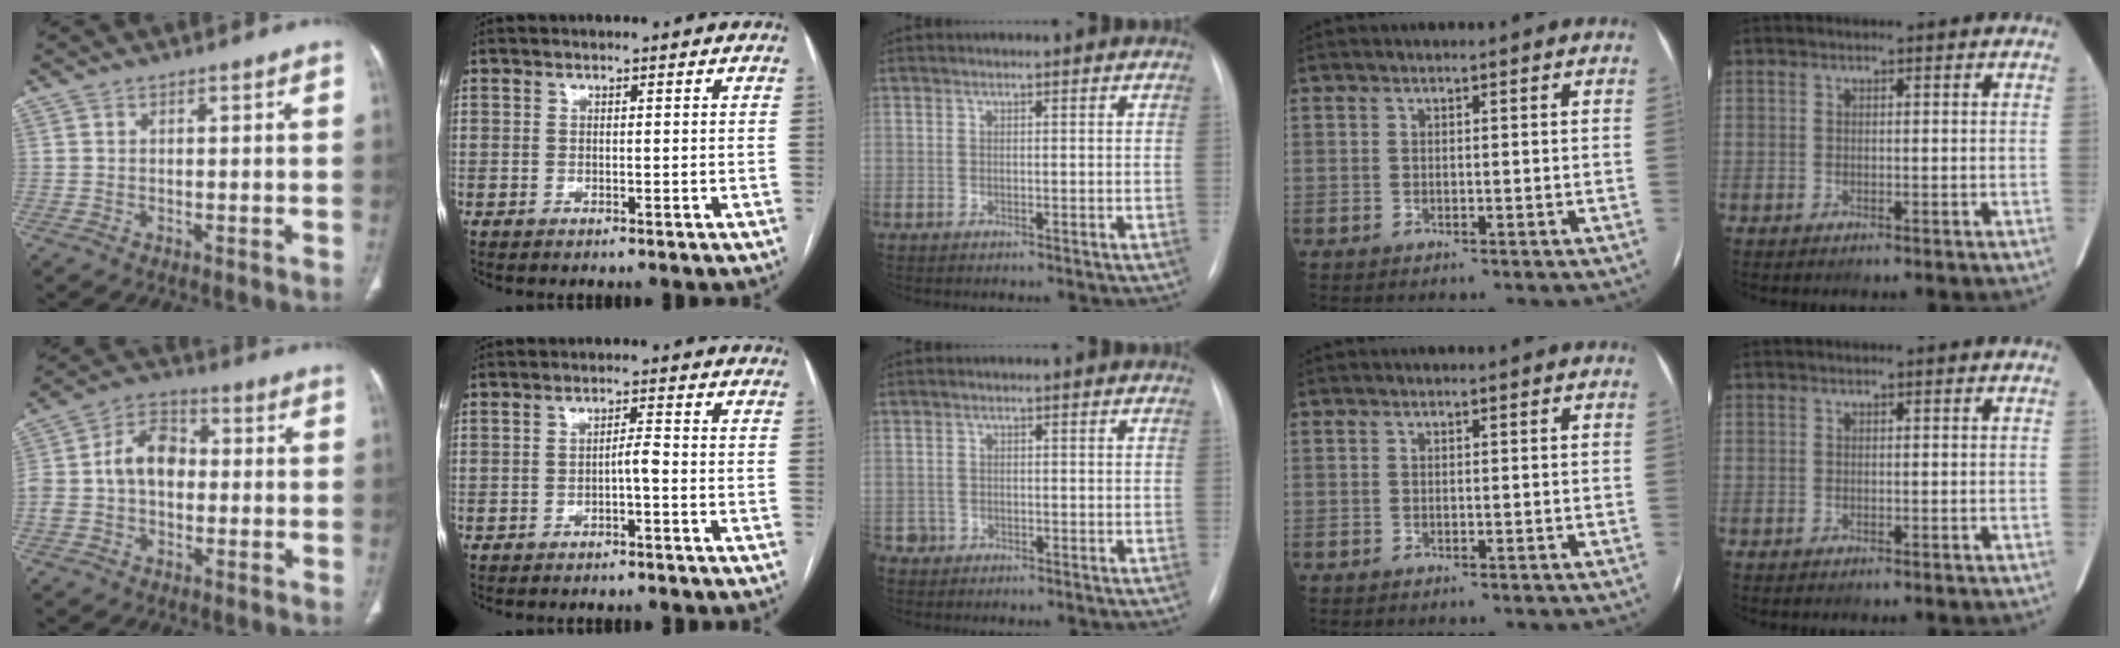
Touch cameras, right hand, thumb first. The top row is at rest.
{"thumb": {"total": 10.4, "force": [-0.1, 7.3, 7.4], "torque": [-0.126, 0.034, -0.013]}, "index": {"total": 1.8, "force": [-0.7, 0.0, 1.6], "torque": [-0.026, 0.003, -0.013]}, "middle": {"total": 1.3, "force": [-0.9, 1.0, -0.2], "torque": [0.001, 0.006, -0.017]}}